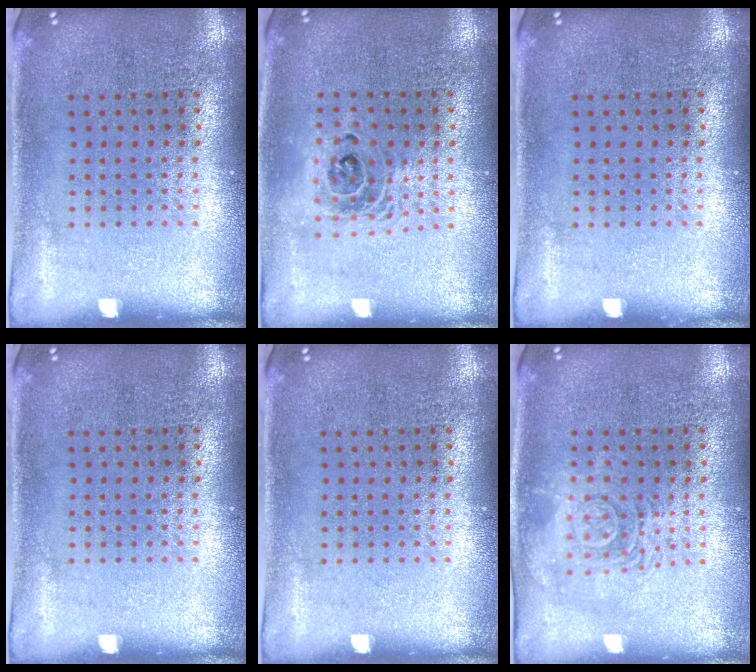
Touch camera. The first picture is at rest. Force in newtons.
{"total": 1.5, "press": 1.2, "slide": 0.8}
{"total": 0.0}
{"total": 0.0}
{"total": 0.0}
{"total": 2.8, "press": 2.8, "slide": 0.5}